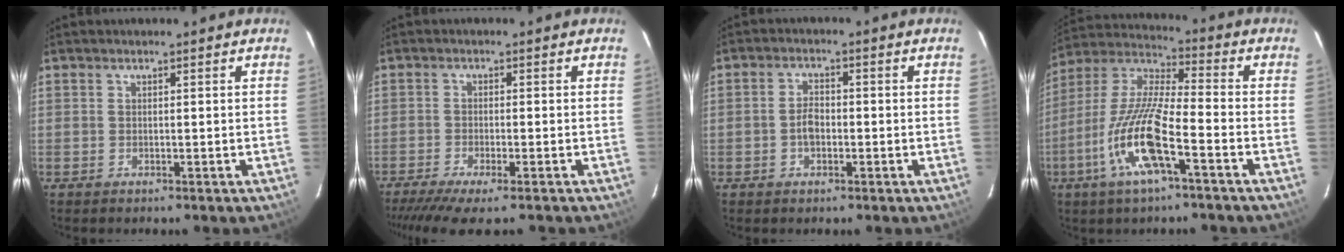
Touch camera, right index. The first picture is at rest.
{"total": 8.2, "force": [-6.7, 0.7, 4.7], "torque": [-0.104, -0.026, -0.112]}
{"total": 3.2, "force": [-0.9, 2.0, 2.4], "torque": [-0.046, 0.007, -0.013]}
{"total": 14.8, "force": [-6.4, 2.4, 13.2], "torque": [-0.271, -0.010, -0.132]}